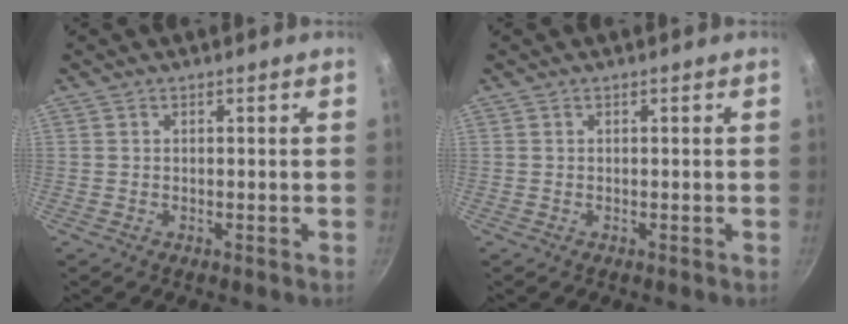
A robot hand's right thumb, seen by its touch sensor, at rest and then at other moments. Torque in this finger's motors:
{"motor_torque": [0.00, 0.00, -0.02, 0.02, 0.00]}